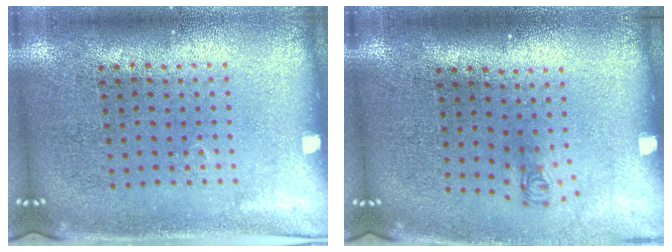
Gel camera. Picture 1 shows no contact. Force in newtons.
{"total": 0.8, "press": 0.4, "slide": 0.7}